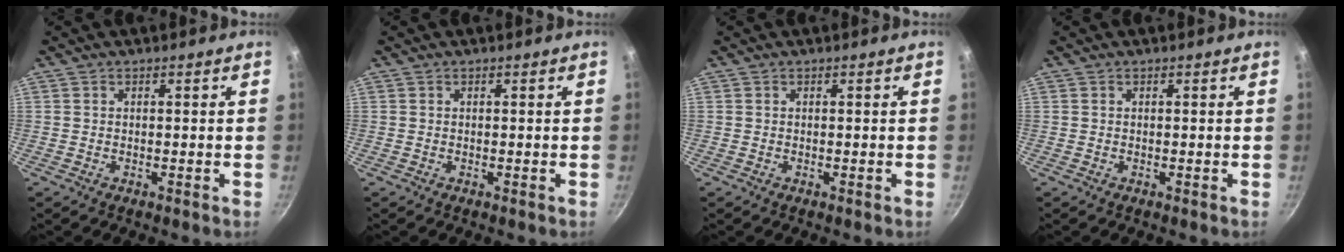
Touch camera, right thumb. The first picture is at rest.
{"total": 0.0}
{"total": 0.0}
{"total": 0.0}